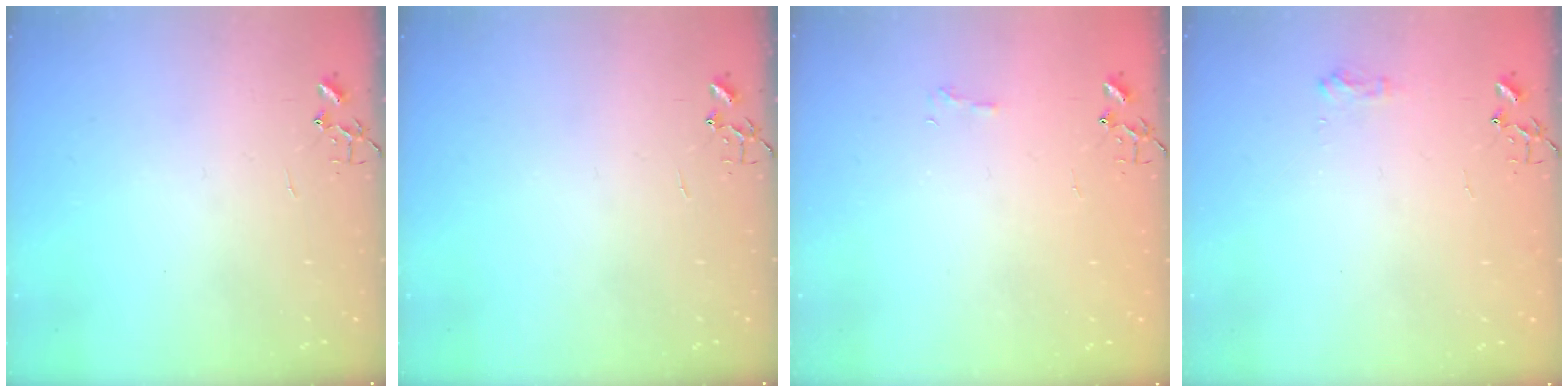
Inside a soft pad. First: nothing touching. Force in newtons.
{"total": 0.0}
{"total": 6.0, "press": 5.9, "slide": 0.7}
{"total": 7.5, "press": 7.4, "slide": 0.8}